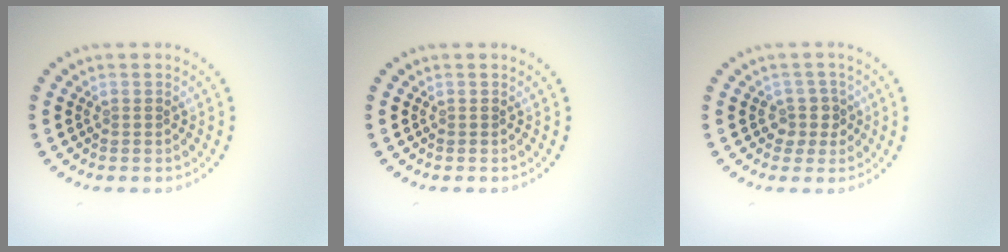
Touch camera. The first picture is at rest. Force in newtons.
{"total": 0.0}
{"total": 2.0, "press": 1.5, "slide": 1.3}